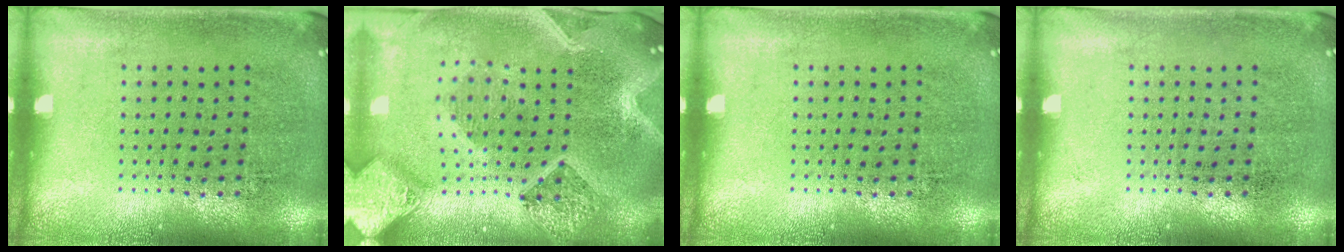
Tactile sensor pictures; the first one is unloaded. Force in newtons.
{"total": 3.9, "press": 3.1, "slide": 2.5}
{"total": 0.0}
{"total": 0.0}